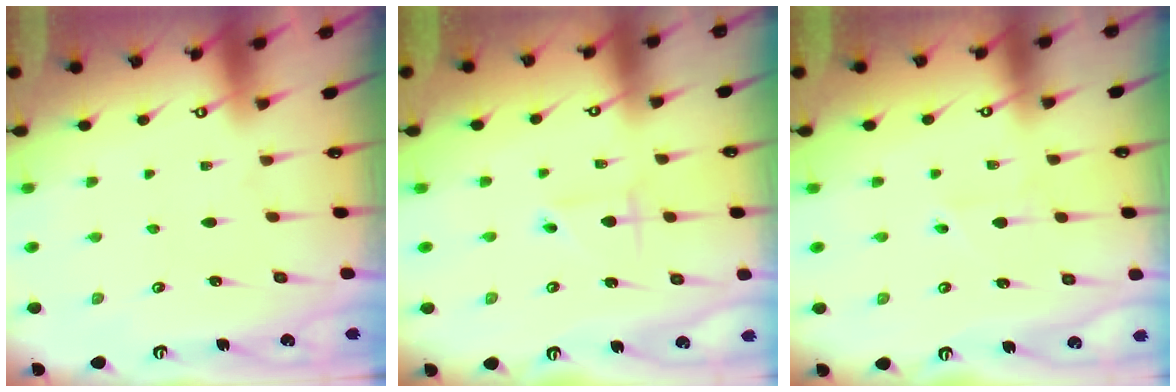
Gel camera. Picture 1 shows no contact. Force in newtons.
{"total": 2.9, "press": 2.9, "slide": 0.2}
{"total": 1.9, "press": 1.9, "slide": 0.2}